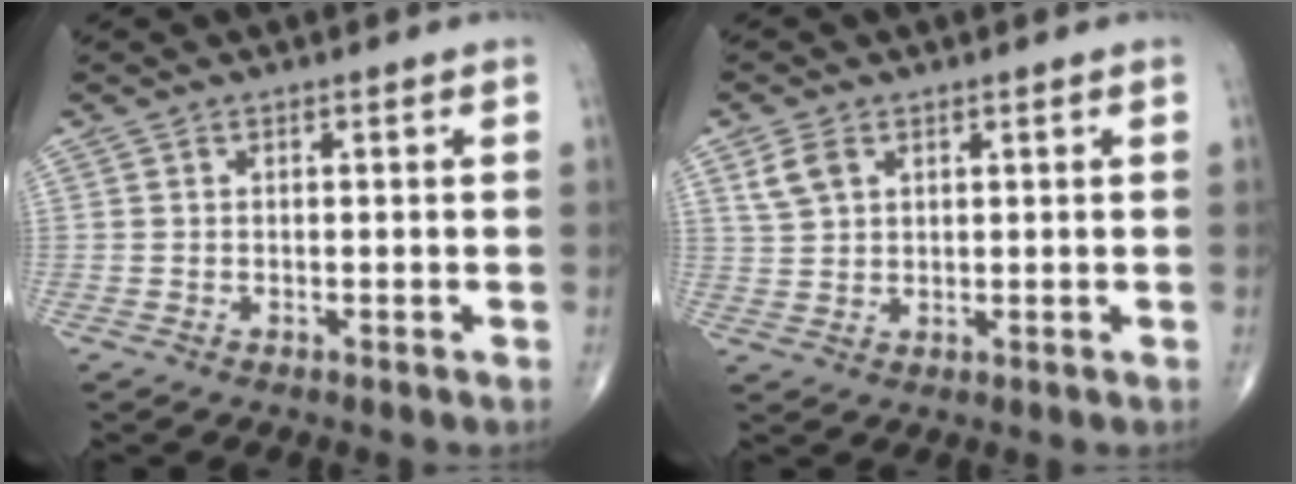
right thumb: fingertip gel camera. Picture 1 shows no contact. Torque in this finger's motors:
{"motor_torque": [-0.12, 0.12, 0.01, 0.01, 0.01]}